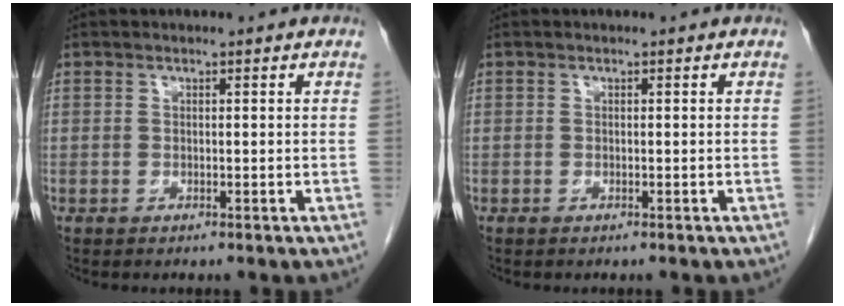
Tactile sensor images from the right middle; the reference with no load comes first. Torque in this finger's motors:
{"motor_torque": [-0.22, -0.05, -0.03, -0.01]}